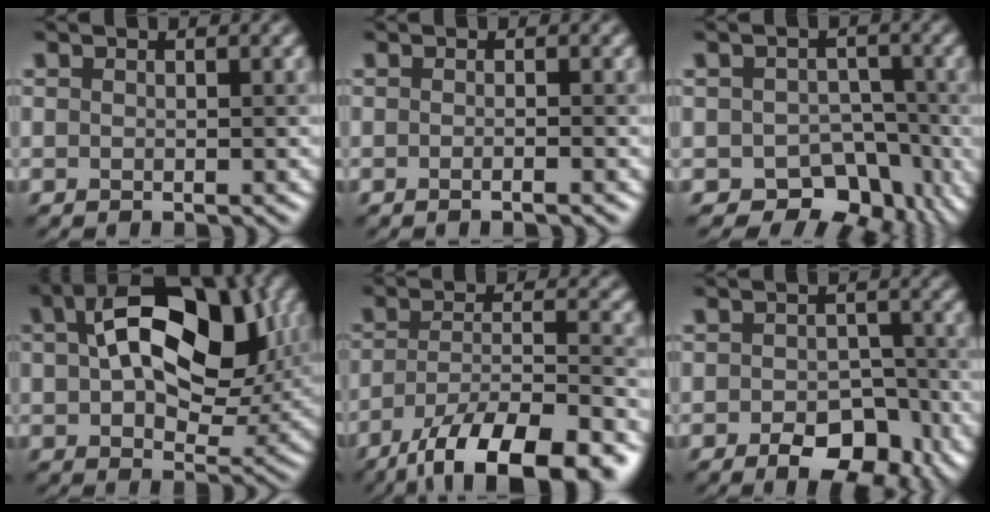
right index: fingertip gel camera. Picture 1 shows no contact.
{"total": 1.3, "force": [-0.4, 0.4, 1.2], "torque": [-0.012, -0.007, -0.015]}
{"total": 5.7, "force": [-2.6, 4.4, 2.5], "torque": [-0.013, -0.003, -0.035]}
{"total": 12.8, "force": [3.3, 7.4, 9.9], "torque": [-0.159, 0.013, 0.051]}
{"total": 13.1, "force": [-9.0, 4.0, 8.6], "torque": [-0.158, -0.011, -0.146]}
{"total": 5.6, "force": [-2.5, 3.3, 3.8], "torque": [-0.045, -0.005, -0.038]}